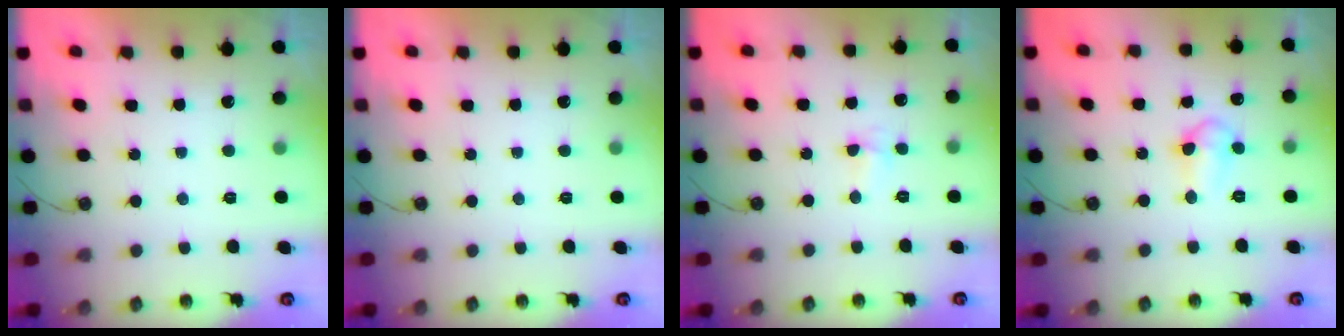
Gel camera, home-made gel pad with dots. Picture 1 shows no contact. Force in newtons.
{"total": 0.0}
{"total": 4.6, "press": 3.4, "slide": 3.0}
{"total": 7.7, "press": 6.6, "slide": 3.8}